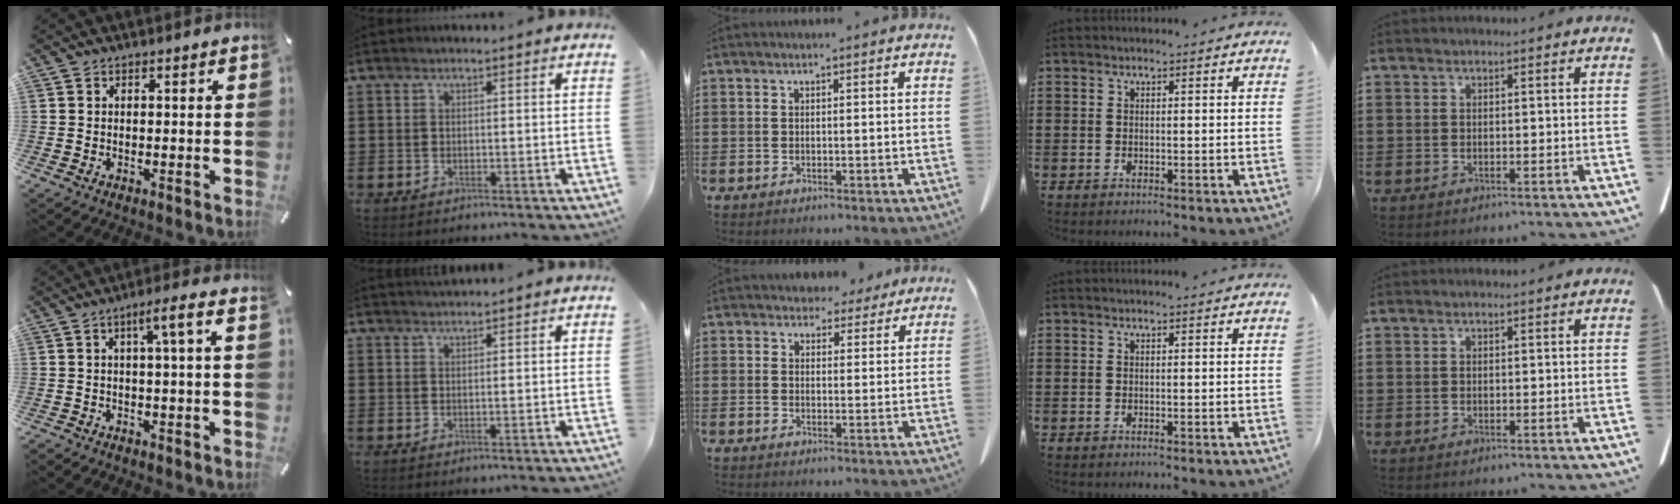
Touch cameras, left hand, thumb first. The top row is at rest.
{"thumb": {"total": 5.5, "force": [0.1, 0.7, 5.4], "torque": [-0.104, 0.007, -0.004]}, "index": {"total": 1.1, "force": [1.0, -0.1, 0.5], "torque": [-0.009, 0.000, 0.019]}, "middle": {"total": 4.0, "force": [3.5, 1.8, 0.7], "torque": [-0.008, -0.008, 0.064]}}